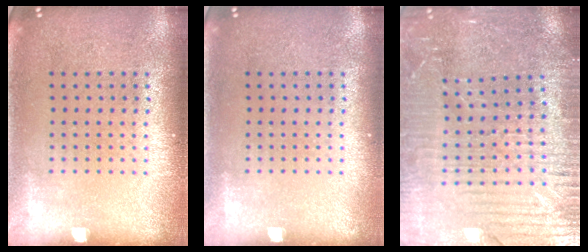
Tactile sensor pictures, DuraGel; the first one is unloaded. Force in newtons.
{"total": 0.0}
{"total": 3.8, "press": 3.7, "slide": 1.0}